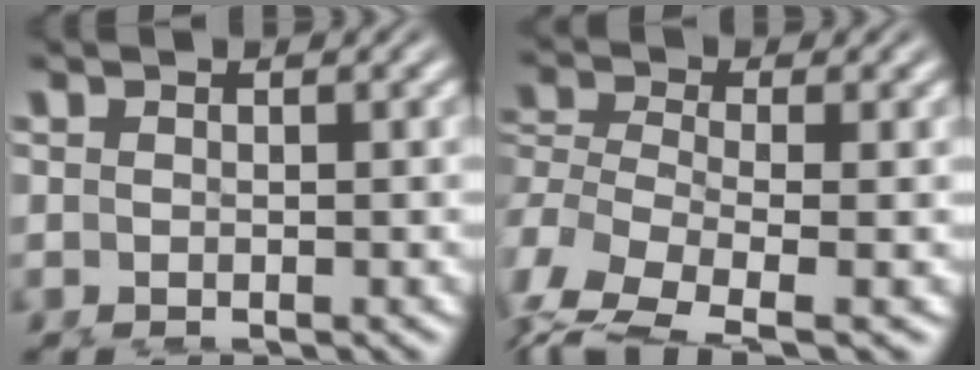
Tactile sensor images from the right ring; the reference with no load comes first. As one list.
[{"total": 7.6, "force": [-3.8, 4.7, 4.6], "torque": [-0.131, -0.058, -0.036]}]